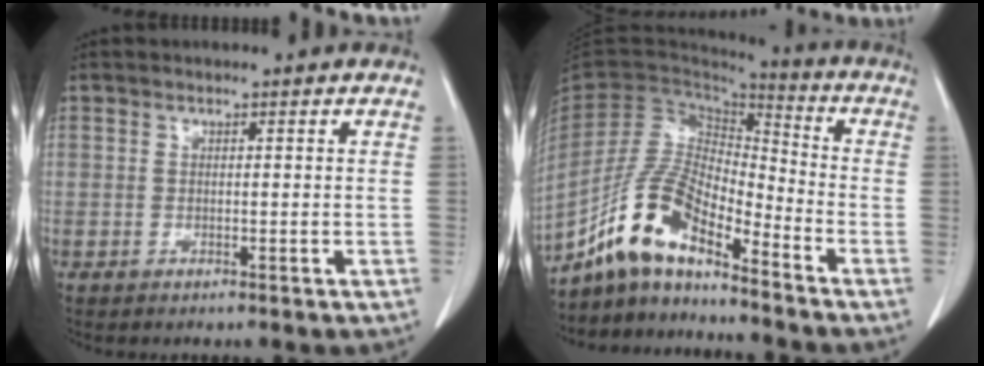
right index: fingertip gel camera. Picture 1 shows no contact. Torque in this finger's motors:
{"motor_torque": [0.12, -0.12, -0.01, -0.06]}